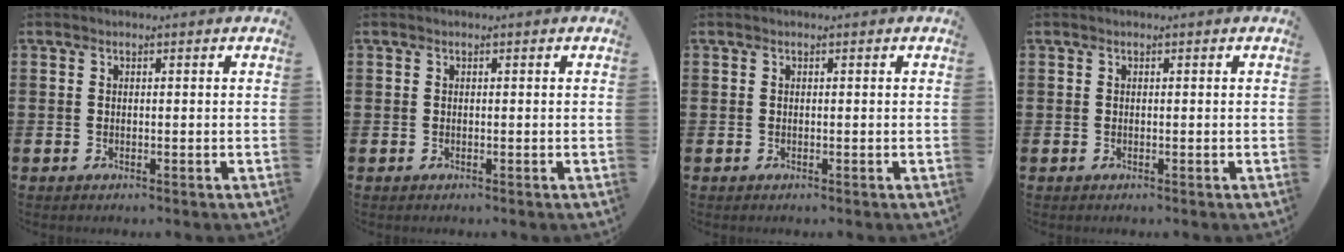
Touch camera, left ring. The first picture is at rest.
{"total": 0.0}
{"total": 0.0}
{"total": 0.0}